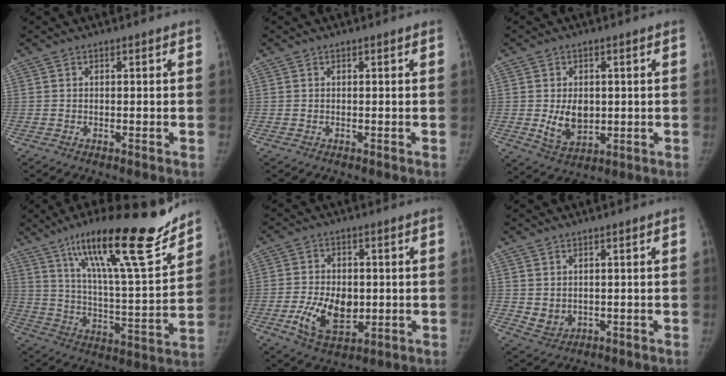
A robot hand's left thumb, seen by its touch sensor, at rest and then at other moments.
{"total": 0.0}
{"total": 7.2, "force": [0.0, 5.1, 5.0], "torque": [-0.063, -0.011, 0.014]}
{"total": 24.8, "force": [17.4, 4.0, 17.2], "torque": [-0.253, -0.074, 0.288]}
{"total": 11.1, "force": [-1.7, 7.0, 8.4], "torque": [-0.127, -0.006, -0.018]}
{"total": 3.3, "force": [0.6, 2.7, 1.8], "torque": [-0.023, -0.012, 0.025]}